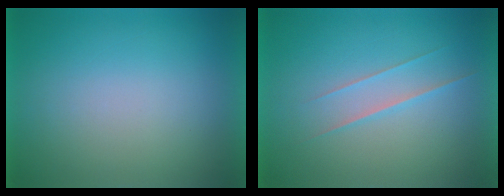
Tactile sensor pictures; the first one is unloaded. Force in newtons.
{"total": 1.6}